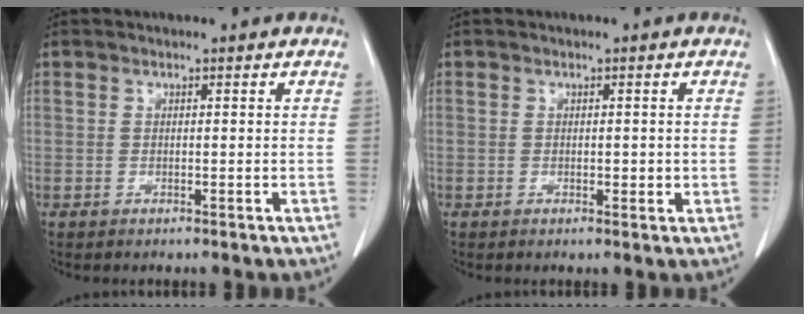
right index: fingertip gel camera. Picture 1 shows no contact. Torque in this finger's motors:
{"motor_torque": [-0.52, 0.65, 0.06, 0.00]}